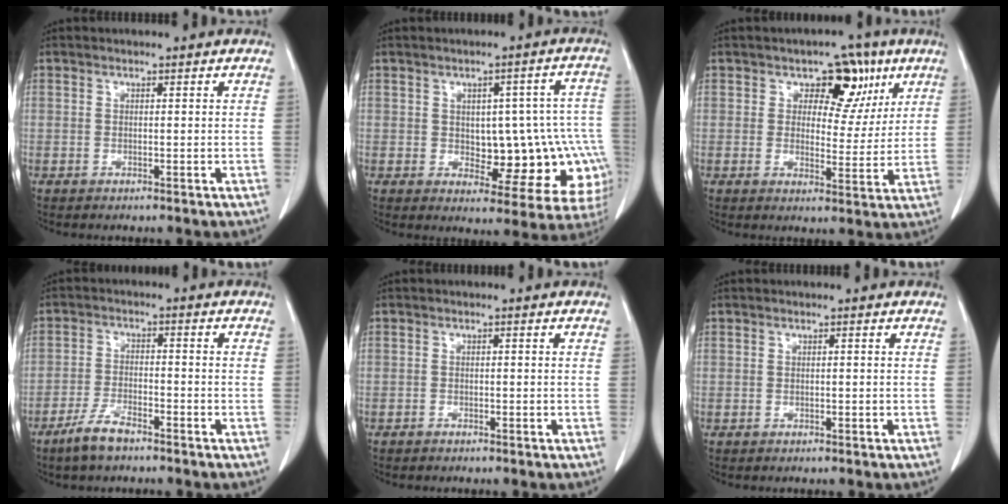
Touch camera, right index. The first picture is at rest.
{"total": 14.4, "force": [-1.8, 6.8, 12.6], "torque": [-0.113, 0.031, -0.004]}
{"total": 8.3, "force": [3.9, 5.3, 5.0], "torque": [-0.045, 0.008, 0.051]}
{"total": 5.4, "force": [-4.1, 1.2, 3.2], "torque": [-0.070, -0.004, -0.081]}
{"total": 0.6, "force": [-0.5, 0.2, 0.1], "torque": [-0.001, 0.000, -0.013]}
{"total": 0.0}